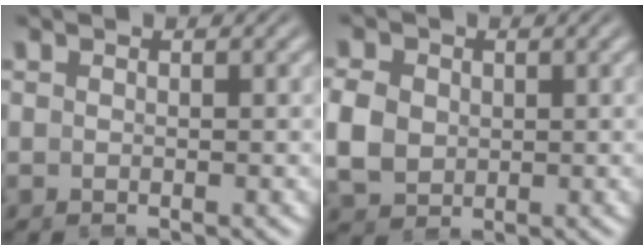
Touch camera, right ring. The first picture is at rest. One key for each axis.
{"total": 5.3, "fx": -0.5, "fy": 4.7, "fz": 2.3, "tx": -0.065, "ty": -0.022, "tz": 0.000}